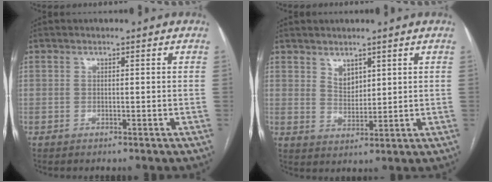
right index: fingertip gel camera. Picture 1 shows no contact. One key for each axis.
{"total": 3.3, "fx": 2.1, "fy": 1.9, "fz": 1.6, "tx": -0.031, "ty": -0.005, "tz": 0.050}